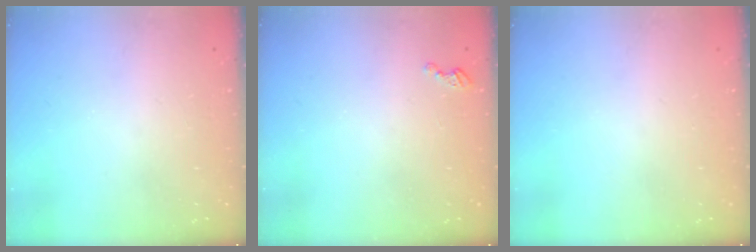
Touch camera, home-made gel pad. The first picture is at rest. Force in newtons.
{"total": 2.8, "press": 2.8, "slide": 0.4}
{"total": 0.0}